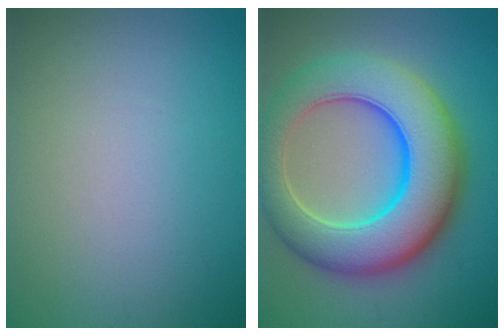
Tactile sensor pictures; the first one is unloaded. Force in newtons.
{"total": 11.4, "press": 11.4, "slide": 0.6}